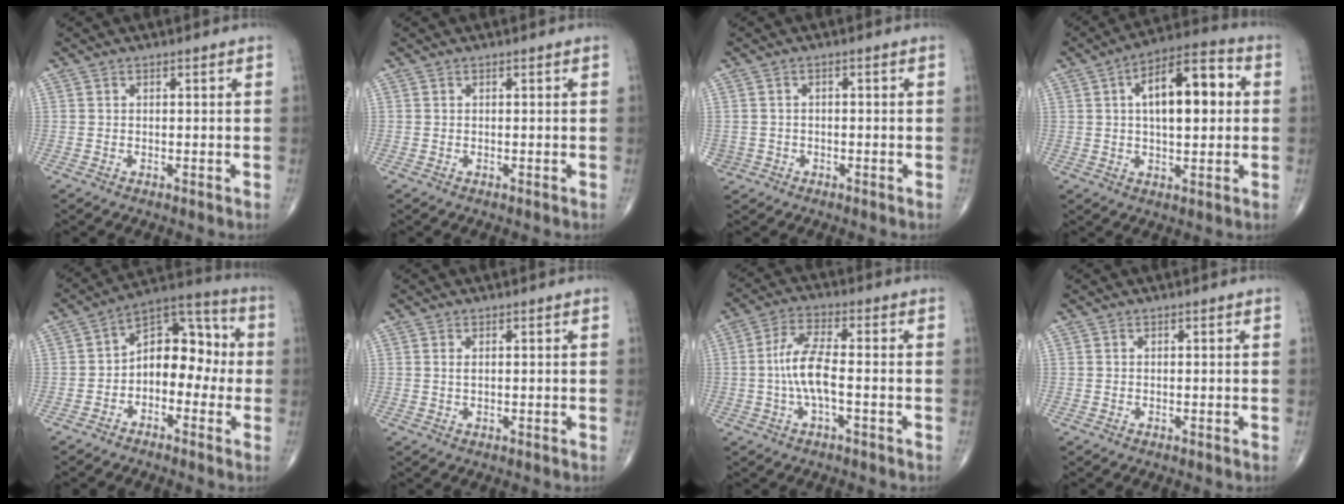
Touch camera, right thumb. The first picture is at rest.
{"total": 0.0}
{"total": 2.3, "force": [-0.8, 2.2, 0.1], "torque": [0.008, 0.012, -0.012]}
{"total": 14.8, "force": [2.5, 6.6, 13.0], "torque": [-0.184, 0.022, 0.034]}
{"total": 11.8, "force": [-1.4, 7.6, 8.9], "torque": [-0.095, 0.047, -0.040]}
{"total": 1.0, "force": [0.3, 0.4, 0.8], "torque": [-0.018, 0.001, 0.008]}
{"total": 7.7, "force": [-1.1, 2.3, 7.3], "torque": [-0.162, 0.020, -0.027]}
{"total": 0.0}